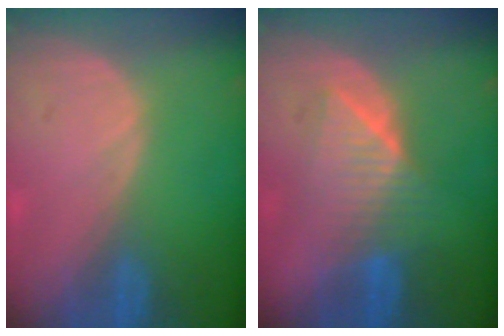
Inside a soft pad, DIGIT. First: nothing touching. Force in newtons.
{"total": 6.5, "press": 6.4, "slide": 0.9}